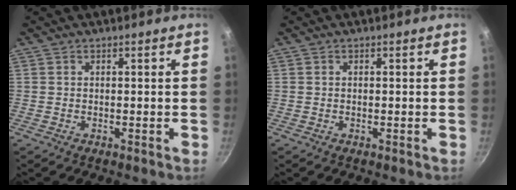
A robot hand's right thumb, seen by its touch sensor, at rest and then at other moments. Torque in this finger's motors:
{"motor_torque": [-0.24, -0.01, -0.22, 0.23, -0.02]}